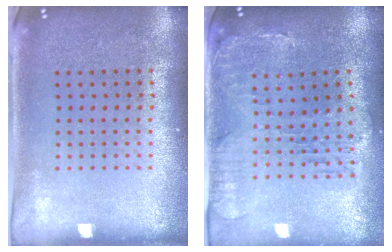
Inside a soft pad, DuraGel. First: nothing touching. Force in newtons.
{"total": 0.7, "press": 0.6, "slide": 0.2}